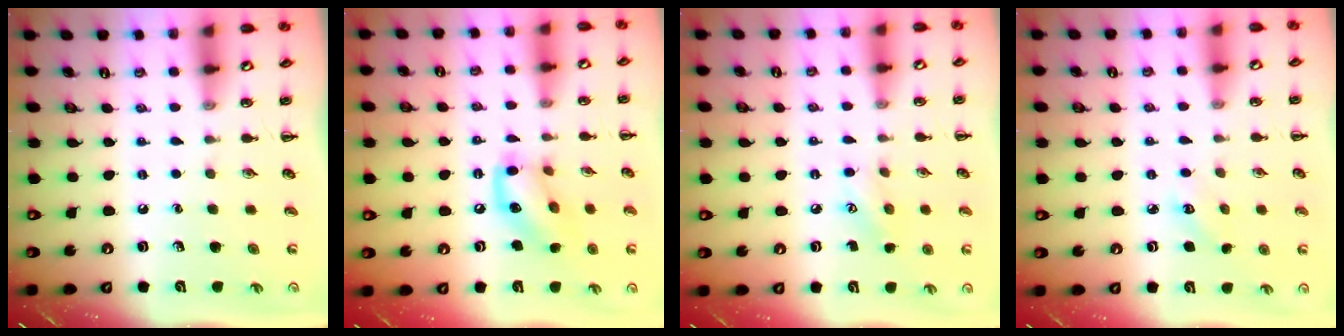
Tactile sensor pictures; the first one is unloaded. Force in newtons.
{"total": 12.7, "press": 12.6, "slide": 0.8}
{"total": 6.2, "press": 6.1, "slide": 1.2}
{"total": 2.6, "press": 2.5, "slide": 0.7}